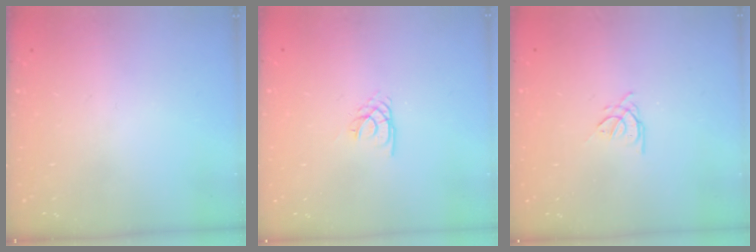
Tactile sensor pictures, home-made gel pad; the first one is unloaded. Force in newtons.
{"total": 2.2, "press": 2.2, "slide": 0.3}
{"total": 1.9, "press": 1.8, "slide": 0.5}